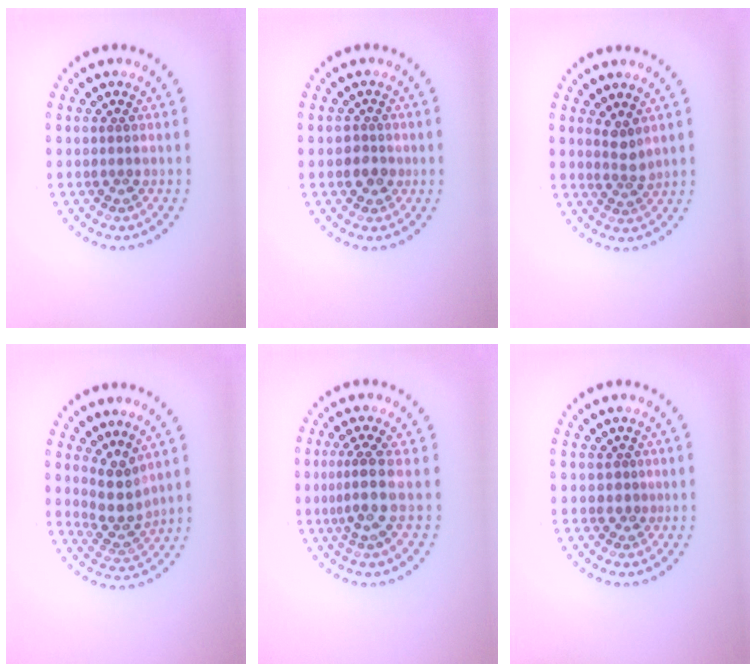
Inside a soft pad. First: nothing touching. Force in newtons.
{"total": 1.8, "press": 1.6, "slide": 0.7}
{"total": 1.8, "press": 1.3, "slide": 1.2}
{"total": 3.2, "press": 2.3, "slide": 2.2}
{"total": 2.8, "press": 2.1, "slide": 1.9}
{"total": 0.6, "press": 0.5, "slide": 0.4}